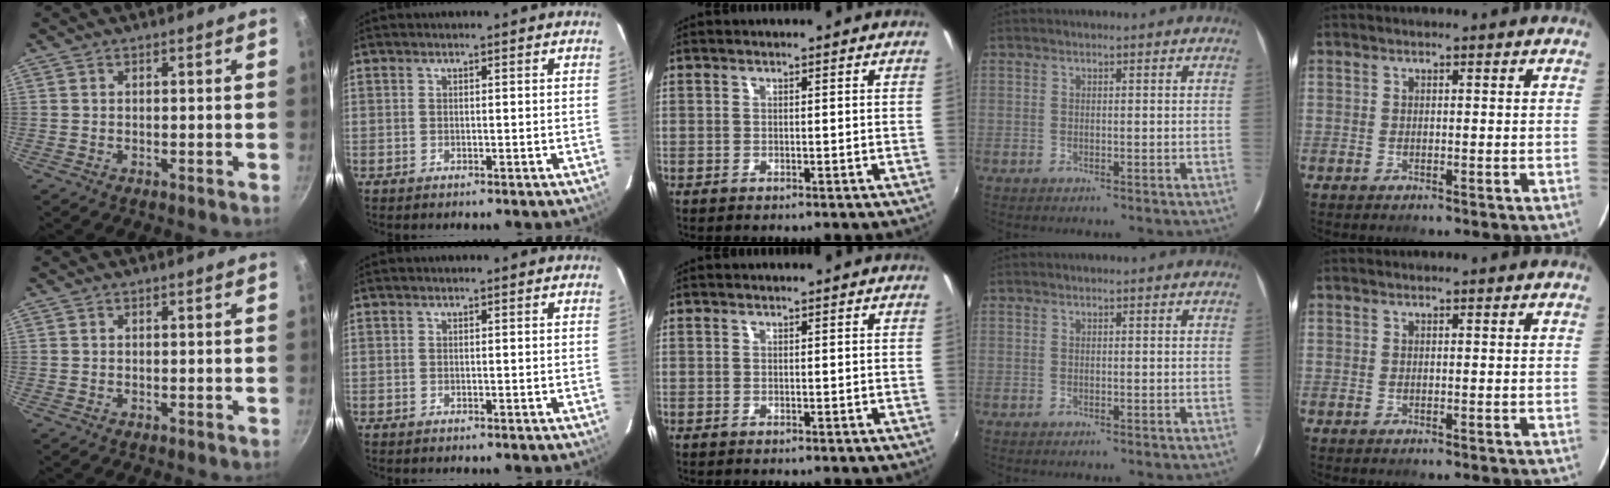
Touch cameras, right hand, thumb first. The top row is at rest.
{}